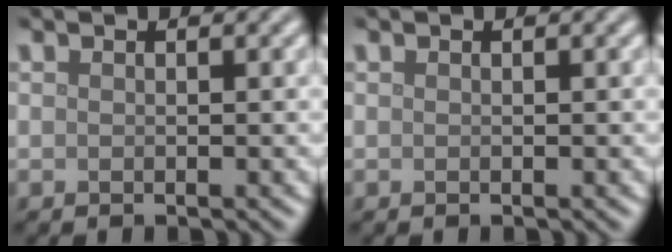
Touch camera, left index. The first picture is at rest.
{"total": 0.0}